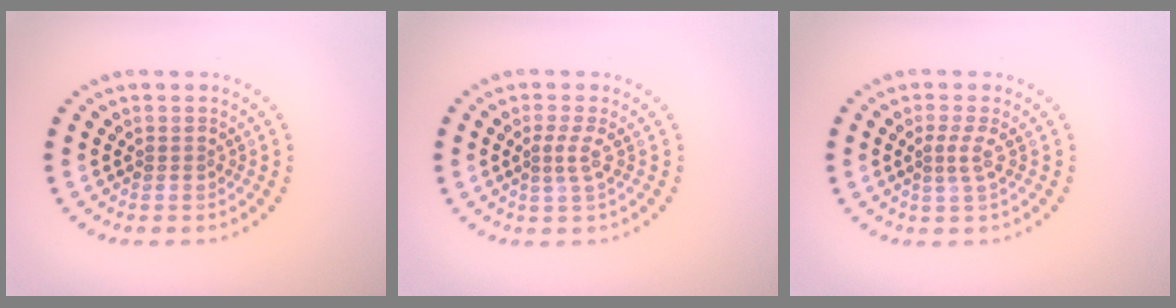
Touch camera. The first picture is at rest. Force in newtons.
{"total": 1.6, "press": 1.1, "slide": 1.2}
{"total": 1.6, "press": 1.1, "slide": 1.2}